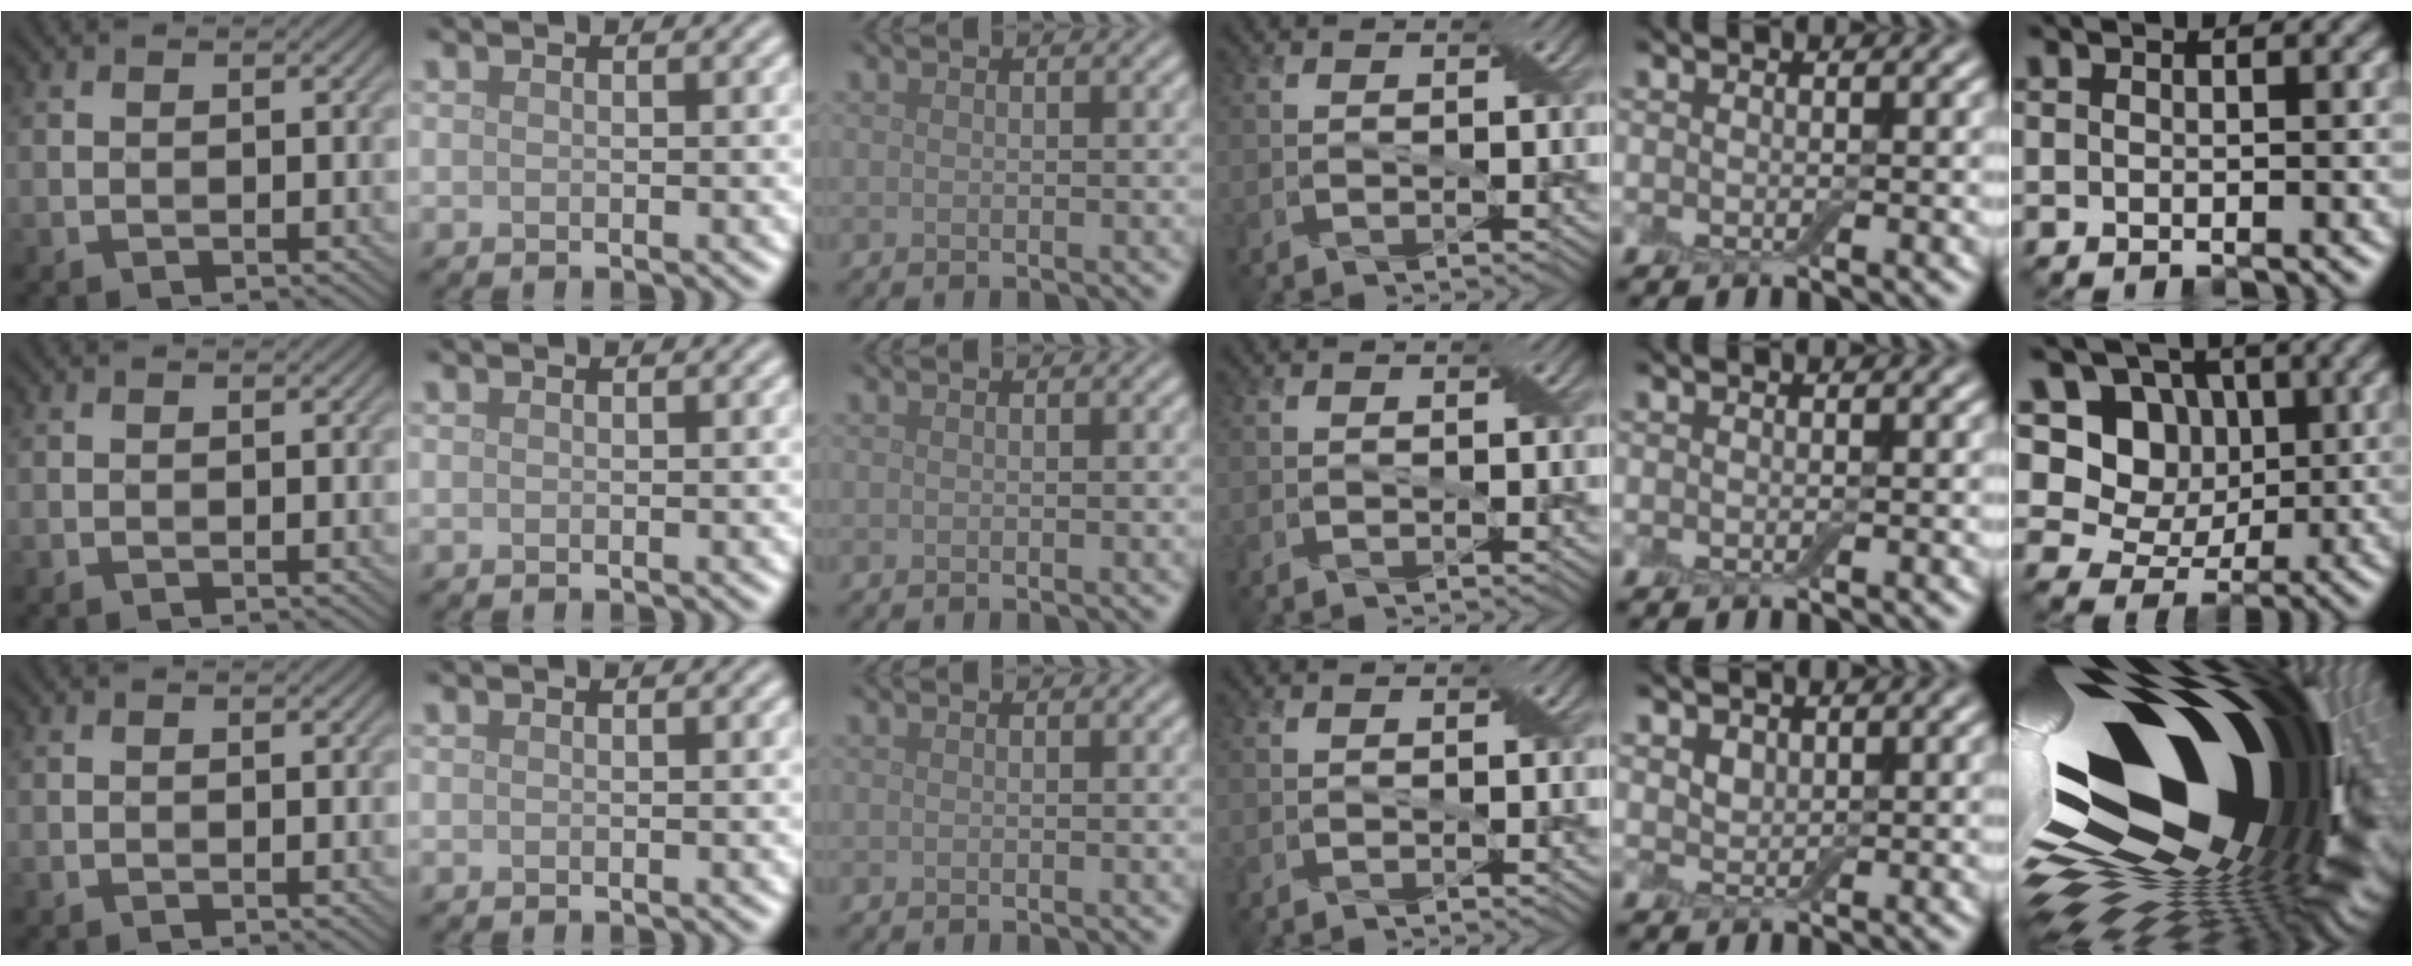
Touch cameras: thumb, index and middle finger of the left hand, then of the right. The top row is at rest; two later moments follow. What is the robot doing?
{"motion": "extract", "object": "drawer"}